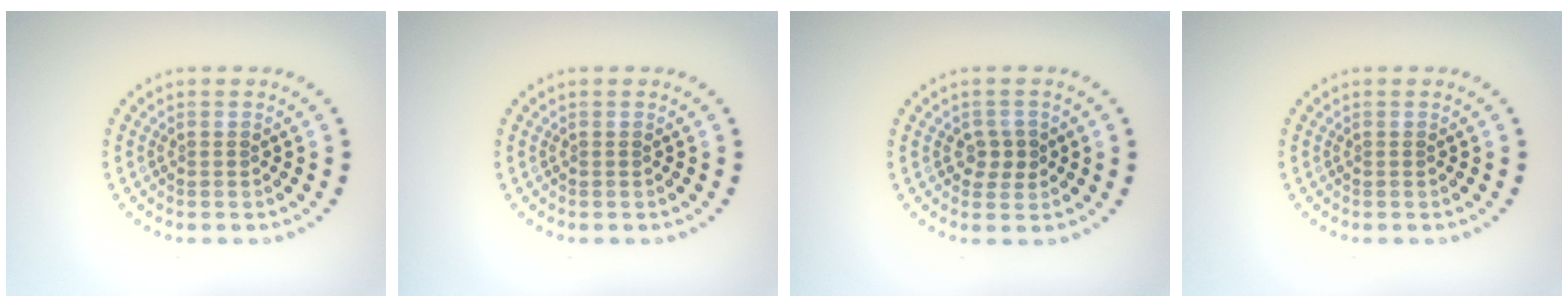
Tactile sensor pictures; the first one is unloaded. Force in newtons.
{"total": 0.0}
{"total": 1.9, "press": 1.8, "slide": 0.6}
{"total": 0.0}